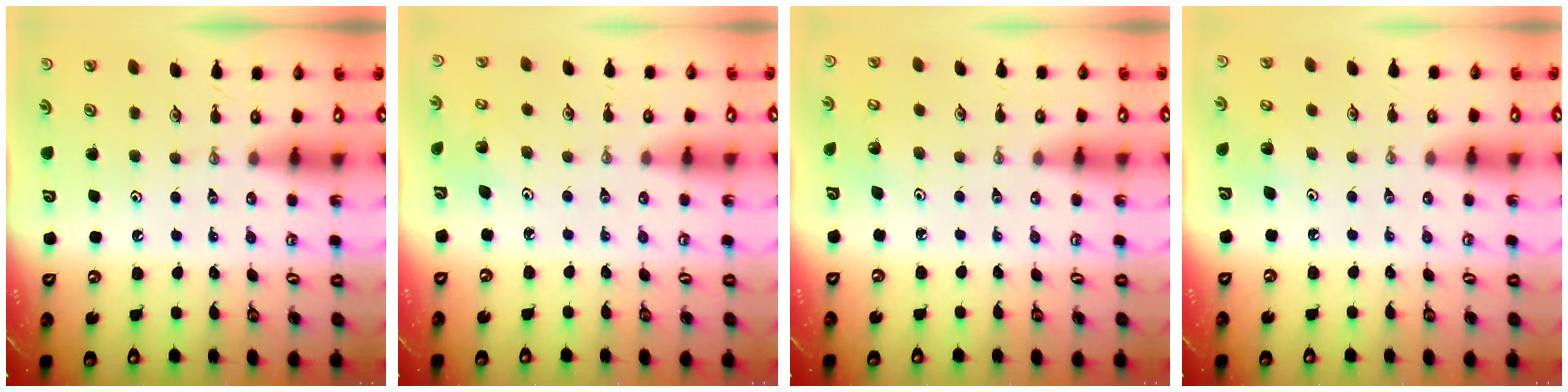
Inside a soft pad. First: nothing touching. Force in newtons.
{"total": 2.5, "press": 2.5, "slide": 0.2}
{"total": 2.3, "press": 2.3, "slide": 0.1}
{"total": 6.1, "press": 6.1, "slide": 0.5}